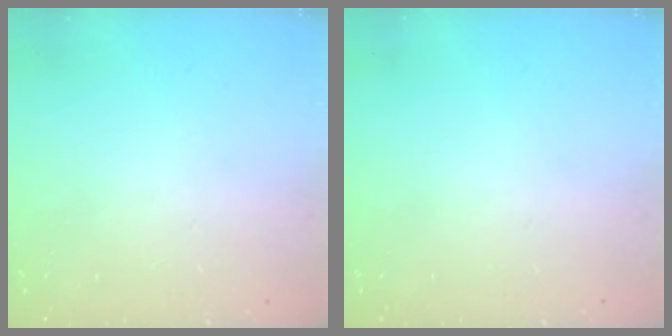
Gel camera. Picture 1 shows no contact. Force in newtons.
{"total": 0.0}